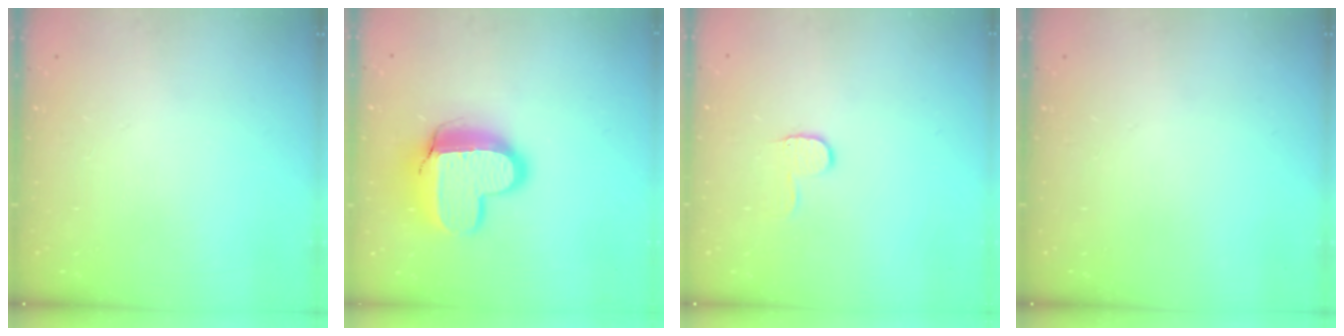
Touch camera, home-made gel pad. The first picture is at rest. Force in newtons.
{"total": 14.6, "press": 14.5, "slide": 1.1}
{"total": 5.7, "press": 5.7, "slide": 0.5}
{"total": 0.0}